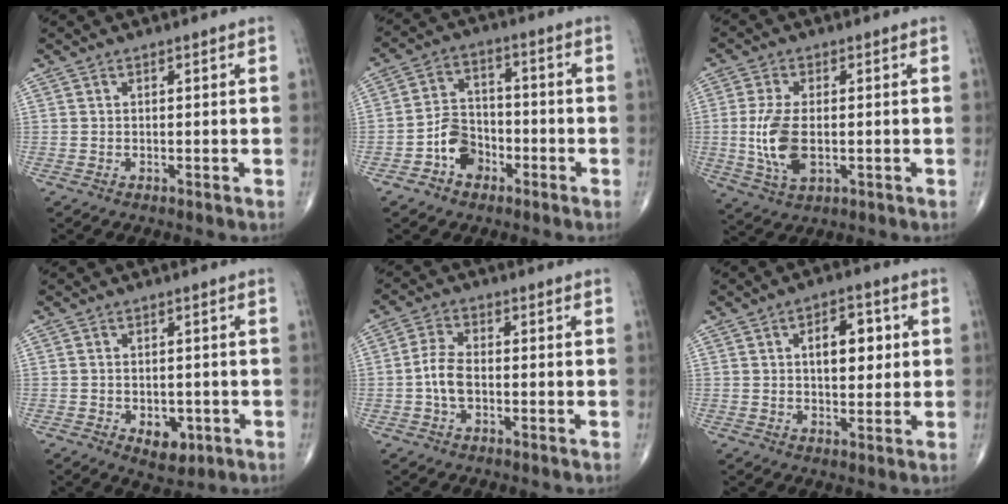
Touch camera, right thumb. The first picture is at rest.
{"total": 7.7, "force": [-3.5, 5.6, 3.8], "torque": [-0.042, 0.037, -0.068]}
{"total": 9.1, "force": [-0.8, 4.7, 7.8], "torque": [-0.167, -0.006, -0.011]}
{"total": 5.2, "force": [-1.8, 3.3, 3.6], "torque": [-0.032, 0.003, -0.016]}
{"total": 5.2, "force": [-1.0, 2.9, 4.2], "torque": [-0.086, 0.018, -0.025]}
{"total": 8.3, "force": [1.6, 4.6, 6.7], "torque": [-0.069, 0.002, 0.023]}